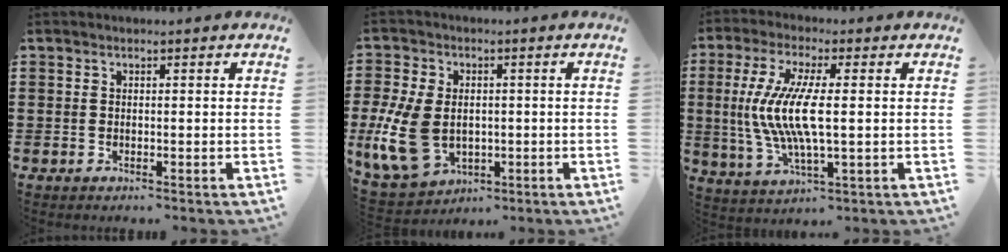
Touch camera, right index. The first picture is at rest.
{"total": 10.9, "force": [-1.5, 7.3, 7.9], "torque": [-0.198, 0.001, -0.028]}
{"total": 9.4, "force": [0.0, 2.2, 9.2], "torque": [-0.209, -0.020, -0.010]}